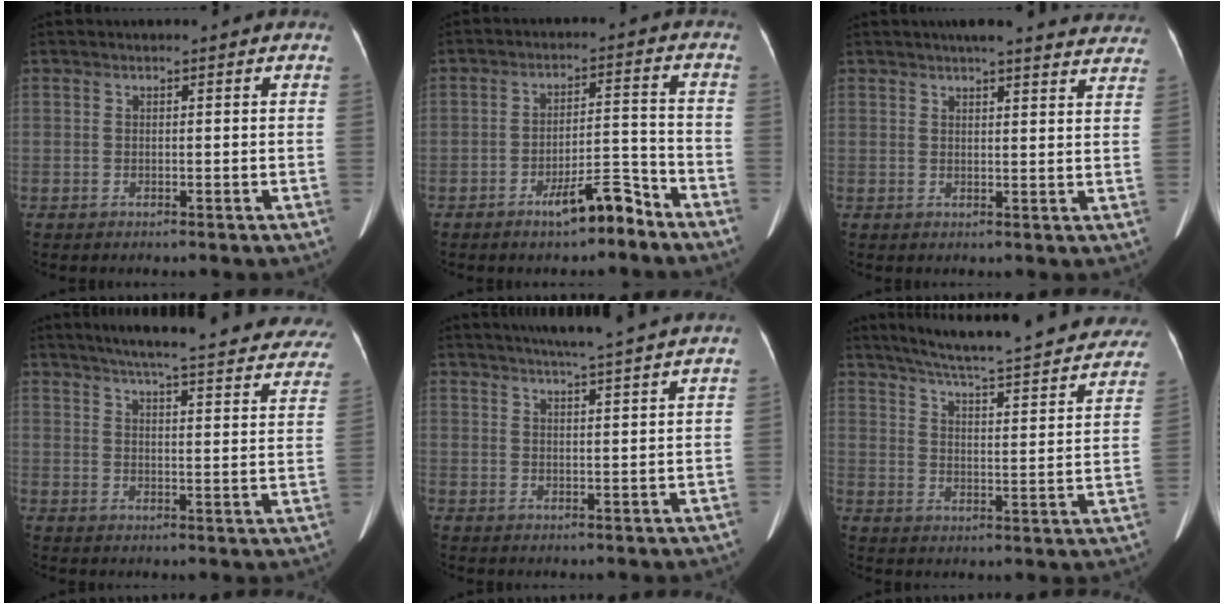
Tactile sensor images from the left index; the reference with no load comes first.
{"total": 6.8, "force": [-5.1, 1.3, 4.3], "torque": [-0.067, 0.009, -0.084]}
{"total": 16.7, "force": [15.4, 2.5, 6.0], "torque": [-0.059, 0.002, 0.170]}
{"total": 31.4, "force": [27.9, 4.1, 13.8], "torque": [-0.192, -0.050, 0.324]}
{"total": 9.7, "force": [8.4, -1.2, 4.6], "torque": [-0.069, 0.011, 0.106]}
{"total": 29.0, "force": [25.6, 4.0, 13.0], "torque": [-0.200, -0.046, 0.316]}